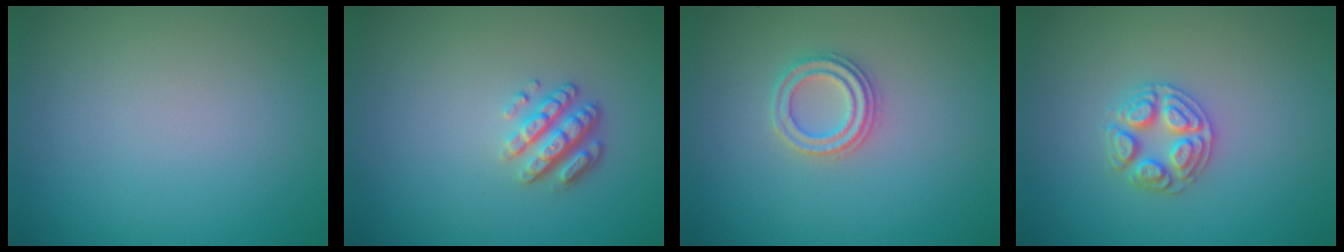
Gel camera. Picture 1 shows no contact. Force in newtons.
{"total": 2.9, "press": 2.4, "slide": 1.7}
{"total": 2.3, "press": 2.3, "slide": 0.3}
{"total": 2.5, "press": 2.5, "slide": 0.4}